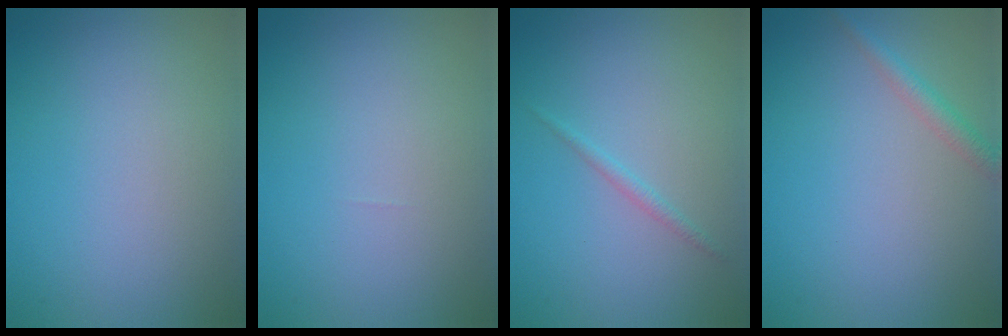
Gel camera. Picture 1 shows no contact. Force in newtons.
{"total": 0.0}
{"total": 0.8, "press": 0.8, "slide": 0.1}
{"total": 1.6, "press": 1.6, "slide": 0.1}